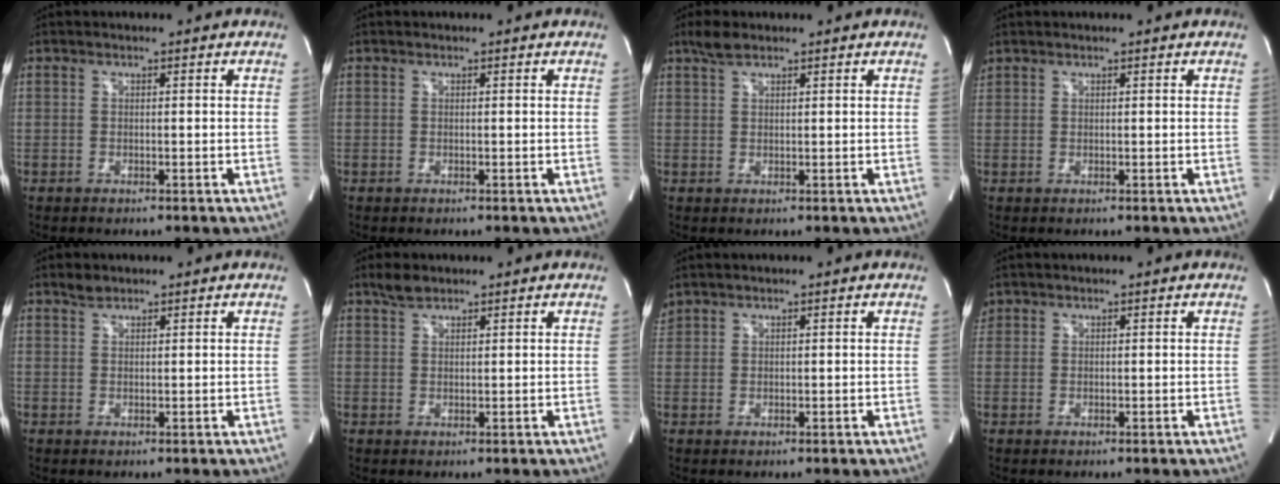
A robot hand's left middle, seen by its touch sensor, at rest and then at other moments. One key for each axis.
{"total": 0.0}
{"total": 2.5, "fx": 2.0, "fy": 0.8, "fz": 1.3, "tx": -0.034, "ty": 0.008, "tz": 0.042}
{"total": 0.5, "fx": 0.5, "fy": 0.1, "fz": 0.0, "tx": -0.011, "ty": 0.012, "tz": 0.014}
{"total": 1.5, "fx": 1.4, "fy": 0.5, "fz": 0.4, "tx": -0.012, "ty": 0.002, "tz": 0.028}
{"total": 2.4, "fx": 2.1, "fy": 0.8, "fz": 0.8, "tx": -0.025, "ty": 0.006, "tz": 0.042}
{"total": 1.8, "fx": 1.7, "fy": 0.5, "fz": 0.2, "tx": -0.014, "ty": 0.017, "tz": 0.037}
{"total": 1.1, "fx": 0.8, "fy": 0.8, "fz": 0.0, "tx": 0.005, "ty": 0.013, "tz": 0.012}